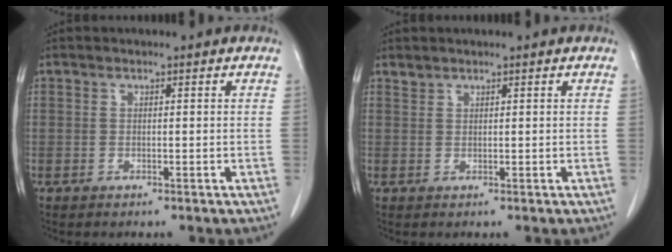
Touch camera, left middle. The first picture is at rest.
{"total": 0.7, "force": [0.7, 0.1, -0.1], "torque": [-0.003, 0.001, 0.015]}